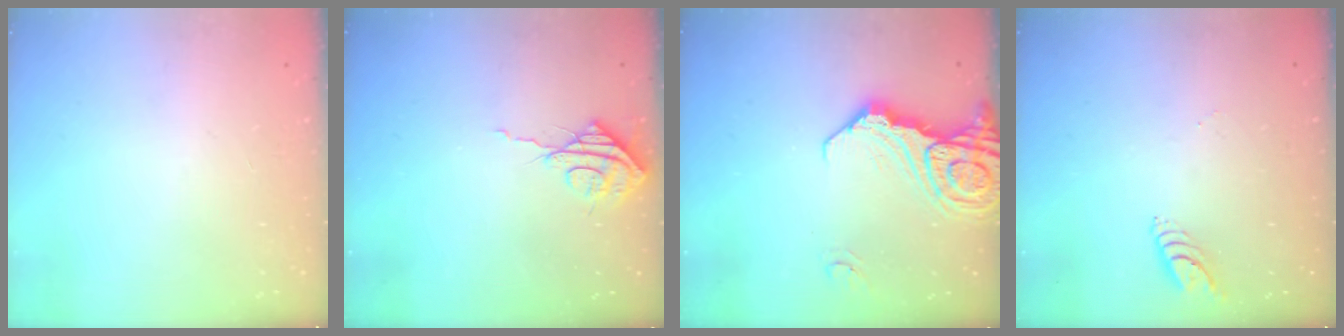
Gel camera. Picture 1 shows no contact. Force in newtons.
{"total": 7.4, "press": 7.4, "slide": 0.5}
{"total": 15.0, "press": 14.9, "slide": 1.9}
{"total": 5.6, "press": 5.6, "slide": 0.4}